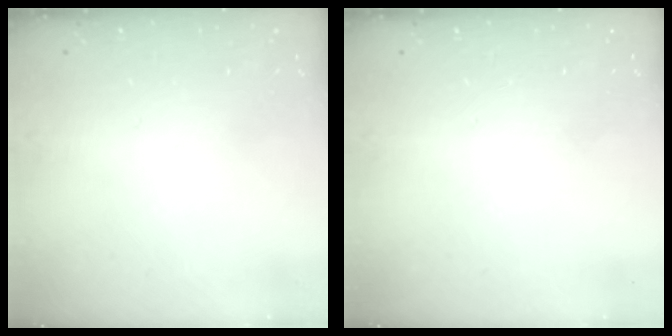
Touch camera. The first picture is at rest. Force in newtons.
{"total": 0.0}